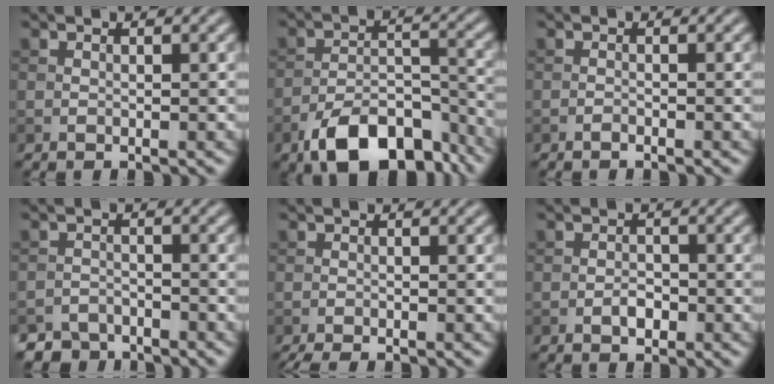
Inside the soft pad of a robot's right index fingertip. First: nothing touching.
{"total": 9.9, "force": [-6.7, 4.4, 5.8], "torque": [-0.092, -0.009, -0.115]}
{"total": 0.5, "force": [-0.5, 0.0, 0.3], "torque": [-0.002, 0.001, -0.010]}
{"total": 4.1, "force": [-3.8, 1.5, 0.1], "torque": [0.011, -0.005, -0.064]}
{"total": 1.9, "force": [-1.6, 0.2, 1.0], "torque": [-0.016, -0.002, -0.028]}
{"total": 1.6, "force": [-0.7, 0.9, 1.1], "torque": [-0.017, 0.002, -0.015]}